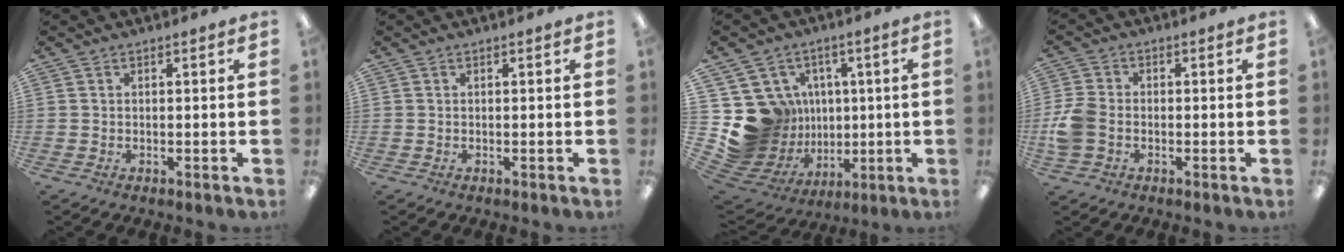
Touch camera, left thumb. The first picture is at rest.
{"total": 0.0}
{"total": 16.6, "force": [1.0, 16.1, 4.2], "torque": [-0.092, -0.022, 0.067]}
{"total": 6.8, "force": [-1.4, 5.0, 4.4], "torque": [-0.097, 0.011, -0.025]}